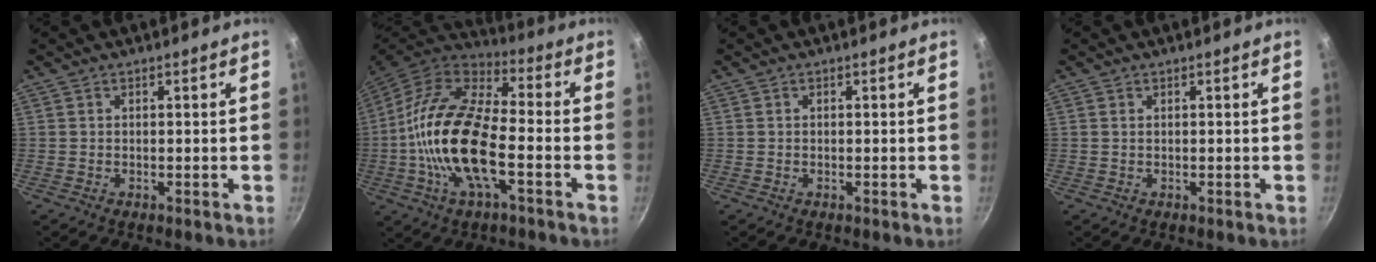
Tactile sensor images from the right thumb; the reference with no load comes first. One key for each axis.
{"total": 19.8, "fx": -4.0, "fy": 8.5, "fz": 17.5, "tx": -0.330, "ty": 0.031, "tz": -0.092}
{"total": 0.0}
{"total": 0.0}